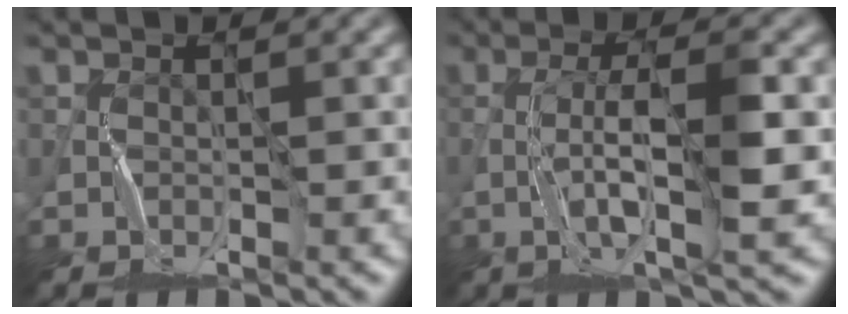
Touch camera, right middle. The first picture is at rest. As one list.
[{"total": 5.2, "force": [-1.0, 0.6, 5.1], "torque": [-0.099, 0.008, -0.021]}]